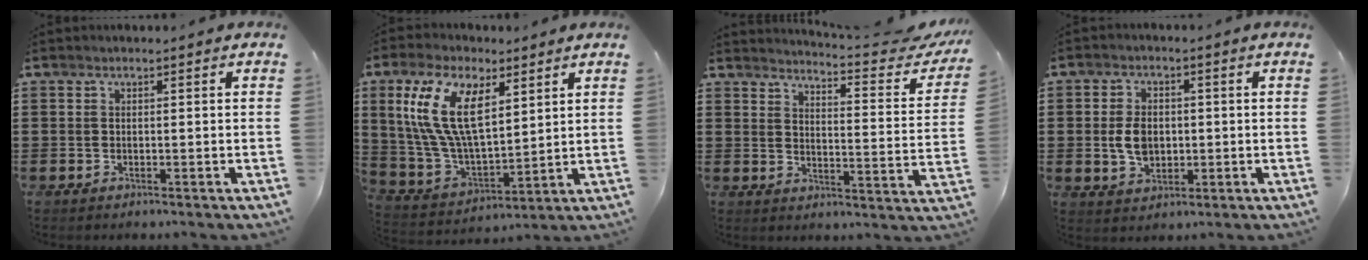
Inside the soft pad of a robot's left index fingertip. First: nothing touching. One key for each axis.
{"total": 13.7, "fx": 6.2, "fy": 6.4, "fz": 10.3, "tx": -0.232, "ty": 0.003, "tz": 0.116}
{"total": 3.9, "fx": 3.6, "fy": -0.4, "fz": 1.7, "tx": -0.031, "ty": -0.040, "tz": 0.047}
{"total": 5.2, "fx": -0.2, "fy": 3.5, "fz": 3.8, "tx": -0.083, "ty": 0.002, "tz": -0.009}